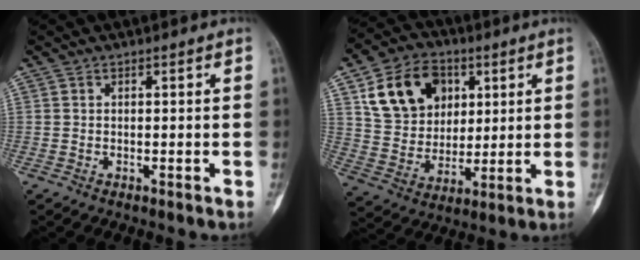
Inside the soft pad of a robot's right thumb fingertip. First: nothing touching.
{"total": 16.2, "force": [6.1, 12.2, 8.7], "torque": [-0.119, -0.008, 0.113]}